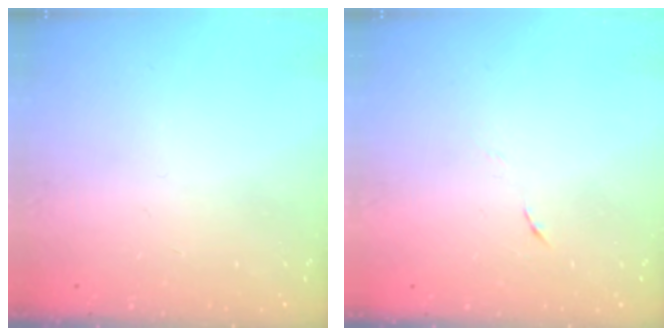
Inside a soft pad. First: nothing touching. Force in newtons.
{"total": 3.9, "press": 3.5, "slide": 1.6}